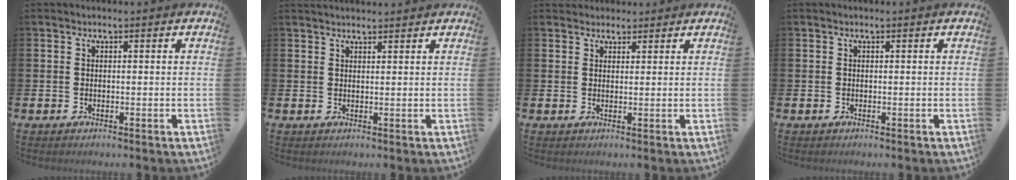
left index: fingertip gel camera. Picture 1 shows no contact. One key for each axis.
{"total": 1.7, "fx": 1.7, "fy": 0.2, "fz": 0.3, "tx": 0.001, "ty": -0.008, "tz": 0.029}
{"total": 2.2, "fx": 2.0, "fy": 0.8, "fz": -0.2, "tx": 0.008, "ty": -0.005, "tz": 0.036}
{"total": 0.0}